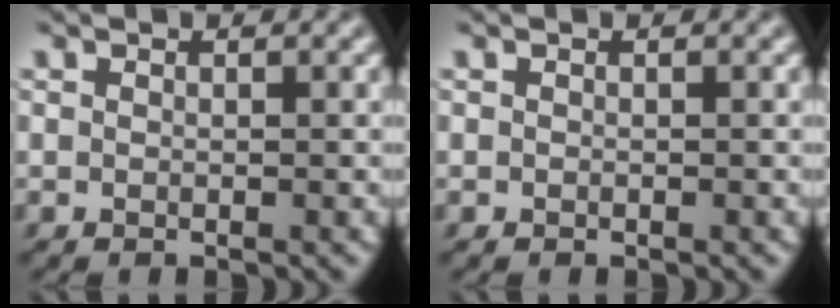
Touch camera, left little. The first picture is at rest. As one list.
[{"total": 0.0}]